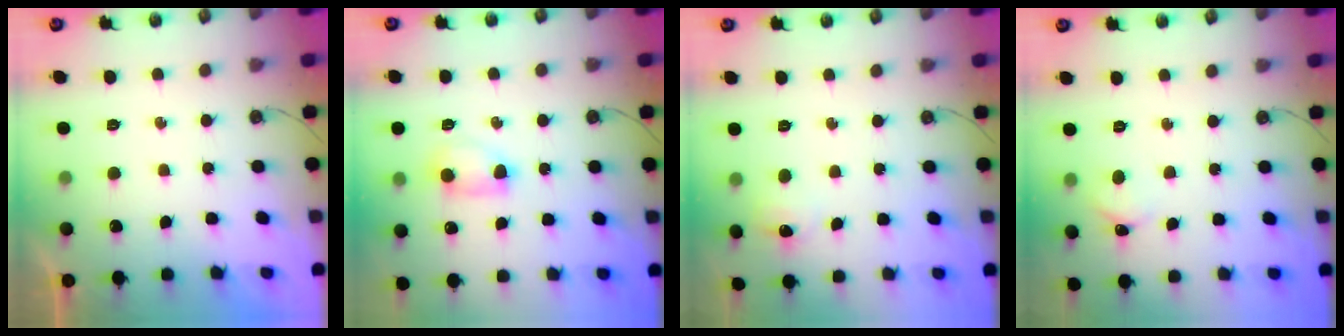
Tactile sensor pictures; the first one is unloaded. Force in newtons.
{"total": 5.4, "press": 5.3, "slide": 1.1}
{"total": 6.7, "press": 6.7, "slide": 0.8}
{"total": 2.0, "press": 2.0, "slide": 0.3}